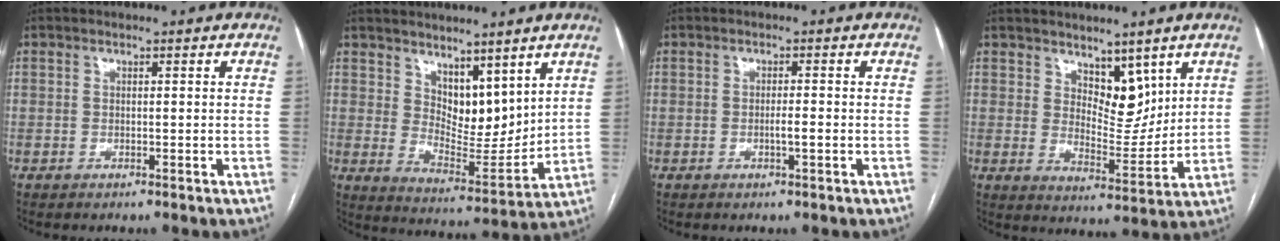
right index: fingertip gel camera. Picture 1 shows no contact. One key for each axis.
{"total": 9.3, "fx": 6.1, "fy": 4.5, "fz": 5.5, "tx": -0.091, "ty": -0.013, "tz": 0.122}
{"total": 1.7, "fx": -0.5, "fy": 0.0, "fz": 1.7, "tx": -0.029, "ty": 0.000, "tz": -0.010}
{"total": 6.9, "fx": 4.4, "fy": 3.6, "fz": 4.0, "tx": -0.059, "ty": -0.009, "tz": 0.083}